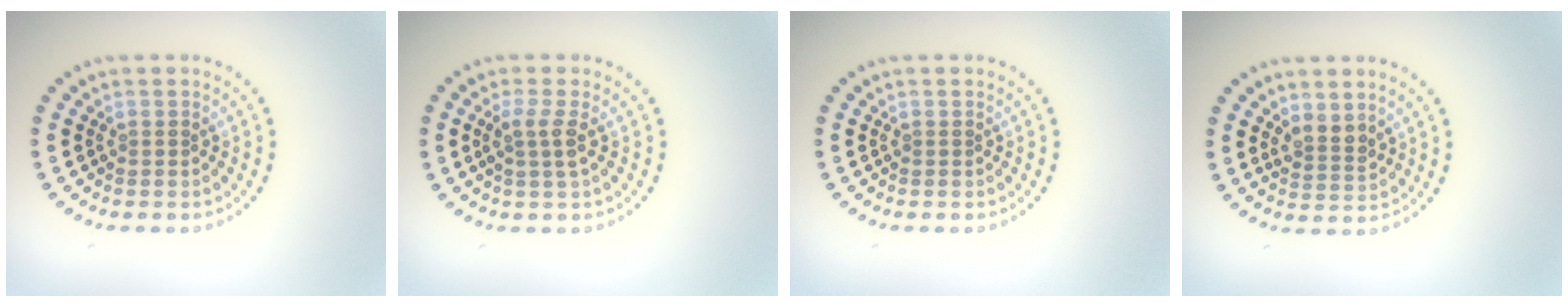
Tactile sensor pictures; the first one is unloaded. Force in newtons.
{"total": 1.9, "press": 1.6, "slide": 1.0}
{"total": 0.0}
{"total": 2.1, "press": 1.7, "slide": 1.2}